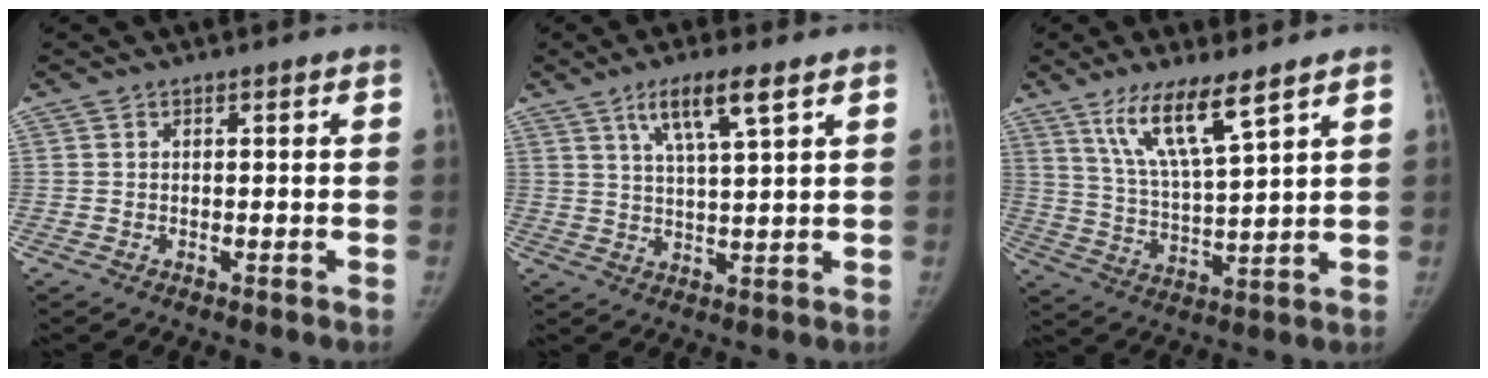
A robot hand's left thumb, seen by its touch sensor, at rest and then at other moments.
{"total": 7.8, "force": [4.4, 1.1, 6.3], "torque": [-0.116, -0.018, 0.083]}
{"total": 11.1, "force": [7.1, 1.8, 8.3], "torque": [-0.150, -0.039, 0.144]}